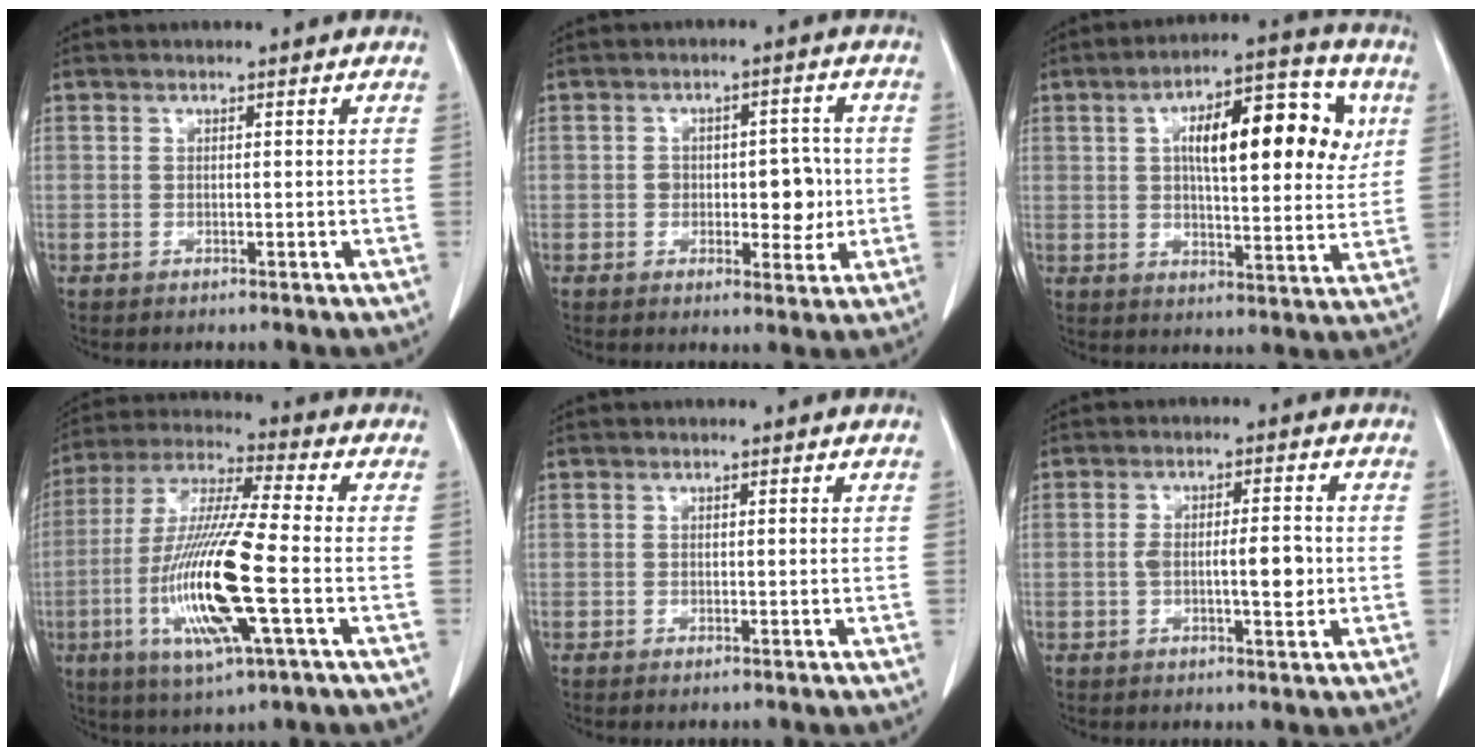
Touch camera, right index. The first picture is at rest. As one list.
[{"total": 6.5, "force": [-0.6, 3.6, 5.4], "torque": [-0.065, 0.010, -0.002]}, {"total": 16.7, "force": [4.7, 5.5, 15.0], "torque": [-0.219, 0.032, 0.065]}, {"total": 17.4, "force": [-4.2, 1.1, 16.8], "torque": [-0.350, -0.018, -0.079]}, {"total": 0.5, "force": [-0.2, 0.2, 0.5], "torque": [-0.007, -0.002, -0.005]}, {"total": 6.0, "force": [-0.7, 1.5, 5.8], "torque": [-0.101, 0.004, -0.009]}]